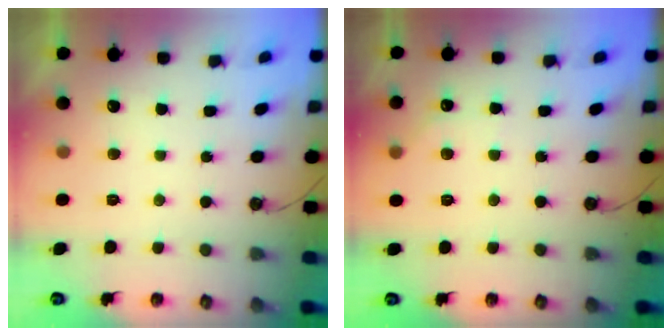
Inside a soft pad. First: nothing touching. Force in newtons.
{"total": 4.9, "press": 4.8, "slide": 0.5}